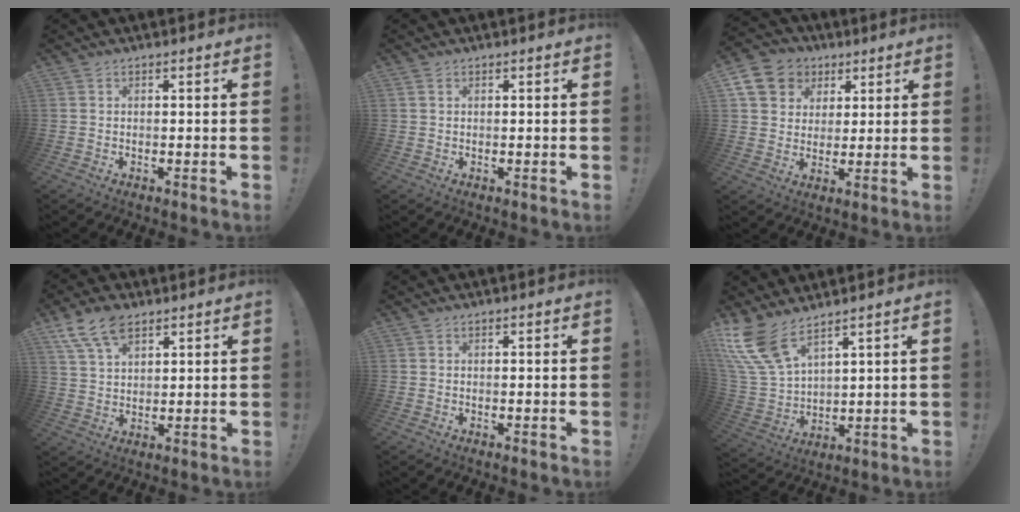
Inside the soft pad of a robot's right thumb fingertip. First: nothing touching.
{"total": 0.7, "force": [0.4, 0.5, 0.4], "torque": [0.000, -0.002, 0.005]}
{"total": 12.0, "force": [4.8, 10.0, 4.4], "torque": [-0.060, -0.024, 0.100]}
{"total": 10.2, "force": [6.3, 5.3, 5.9], "torque": [-0.104, -0.020, 0.121]}
{"total": 0.0}
{"total": 12.3, "force": [9.0, 4.6, 7.1], "torque": [-0.158, -0.053, 0.172]}